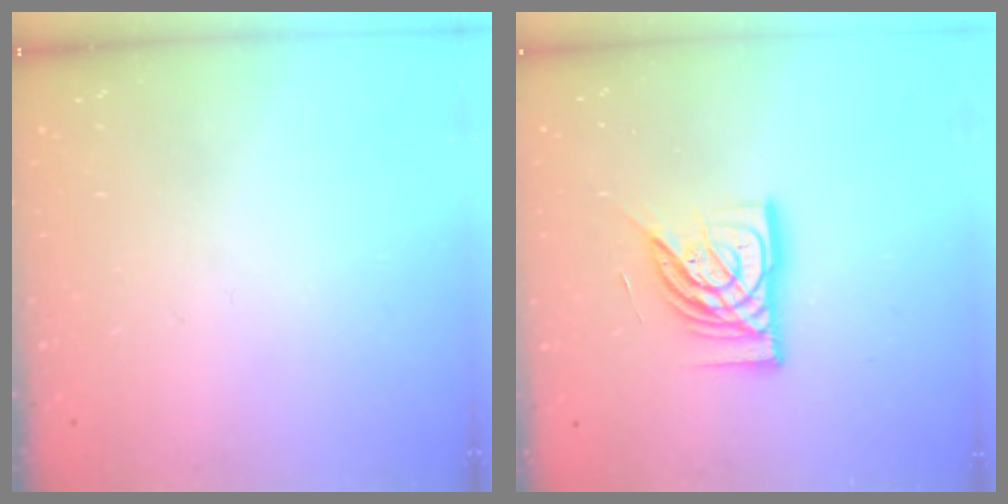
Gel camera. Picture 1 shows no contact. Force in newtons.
{"total": 14.5, "press": 14.5, "slide": 1.0}